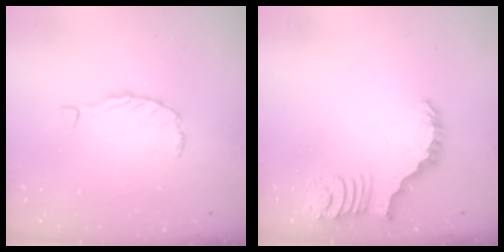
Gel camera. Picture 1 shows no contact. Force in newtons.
{"total": 2.6, "press": 2.5, "slide": 0.5}